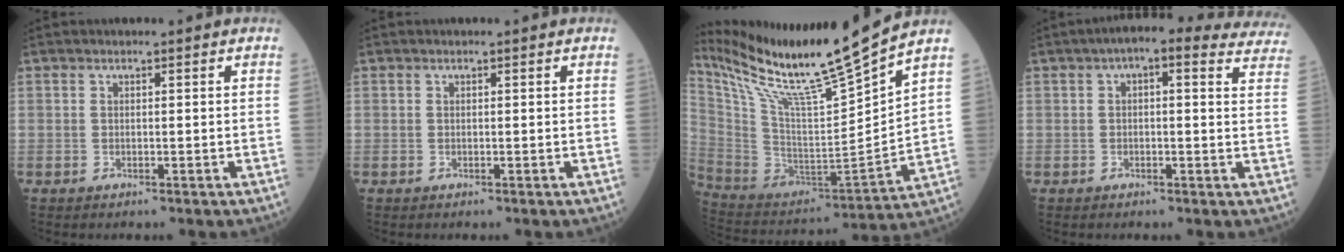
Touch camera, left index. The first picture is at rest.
{"total": 0.0}
{"total": 21.3, "force": [17.8, -1.7, 11.6], "torque": [-0.215, -0.044, 0.319]}
{"total": 14.6, "force": [11.9, 4.3, 7.3], "torque": [-0.071, 0.030, 0.119]}